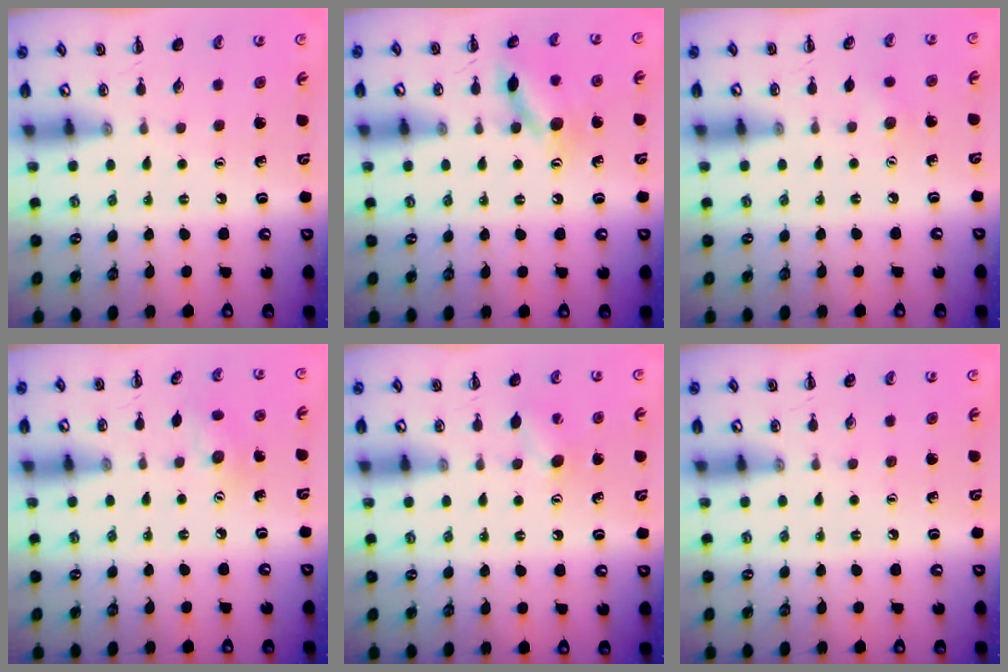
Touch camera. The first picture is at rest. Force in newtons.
{"total": 12.5, "press": 12.5, "slide": 1.0}
{"total": 2.8, "press": 2.8, "slide": 0.7}
{"total": 6.9, "press": 6.8, "slide": 1.3}
{"total": 6.2, "press": 6.0, "slide": 1.5}
{"total": 0.0}